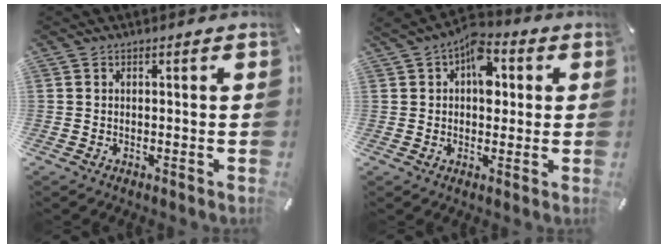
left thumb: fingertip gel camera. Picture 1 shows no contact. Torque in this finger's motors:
{"motor_torque": [1.63, 1.98, 1.01, -1.08, 0.36]}